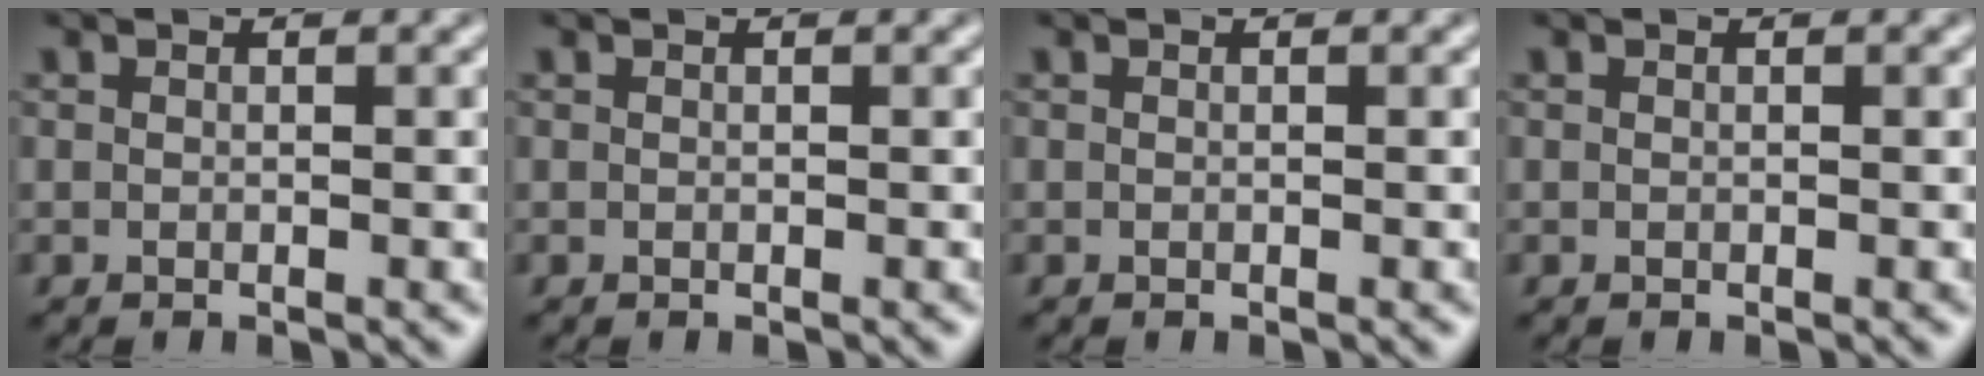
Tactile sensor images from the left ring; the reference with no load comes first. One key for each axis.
{"total": 0.0}
{"total": 0.0}
{"total": 0.0}